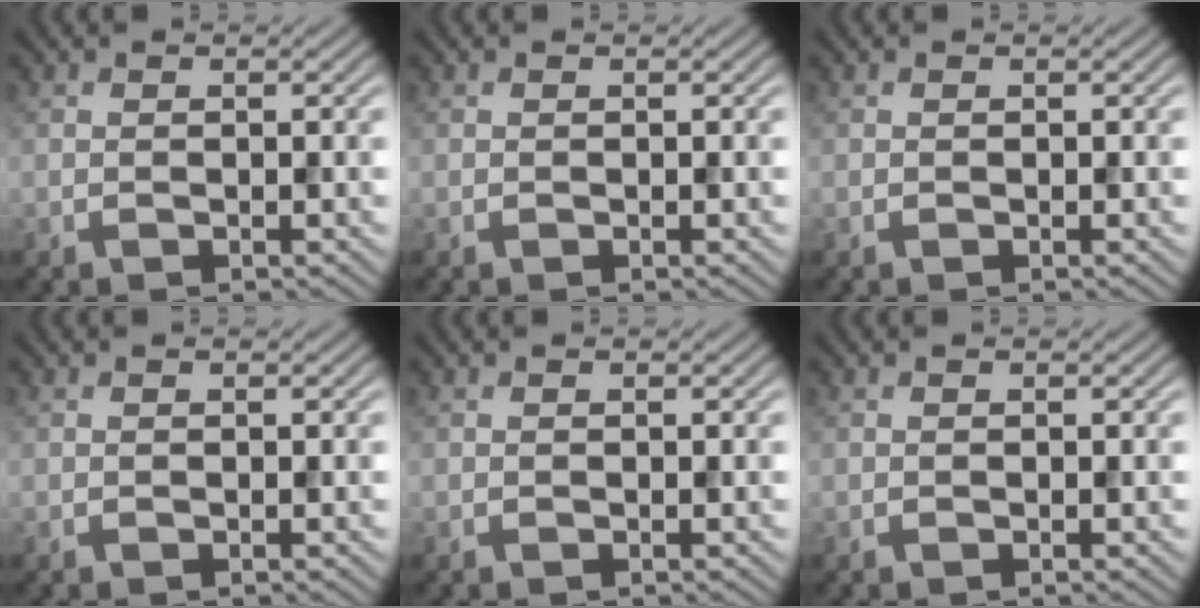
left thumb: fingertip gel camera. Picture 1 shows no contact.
{"total": 0.0}
{"total": 0.0}
{"total": 0.0}
{"total": 0.0}
{"total": 0.0}